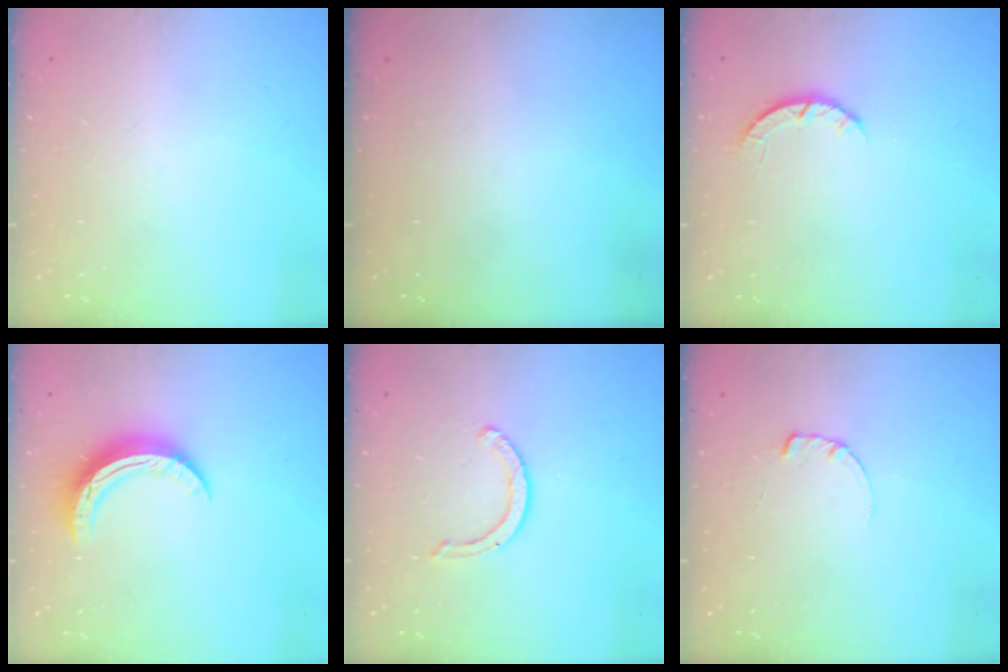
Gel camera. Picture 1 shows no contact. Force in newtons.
{"total": 0.0}
{"total": 2.7, "press": 2.6, "slide": 0.4}
{"total": 9.9, "press": 9.9, "slide": 0.5}
{"total": 3.8, "press": 3.8, "slide": 0.3}
{"total": 0.6, "press": 0.6, "slide": 0.1}